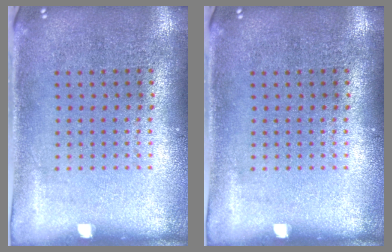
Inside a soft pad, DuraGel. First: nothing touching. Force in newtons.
{"total": 0.0}